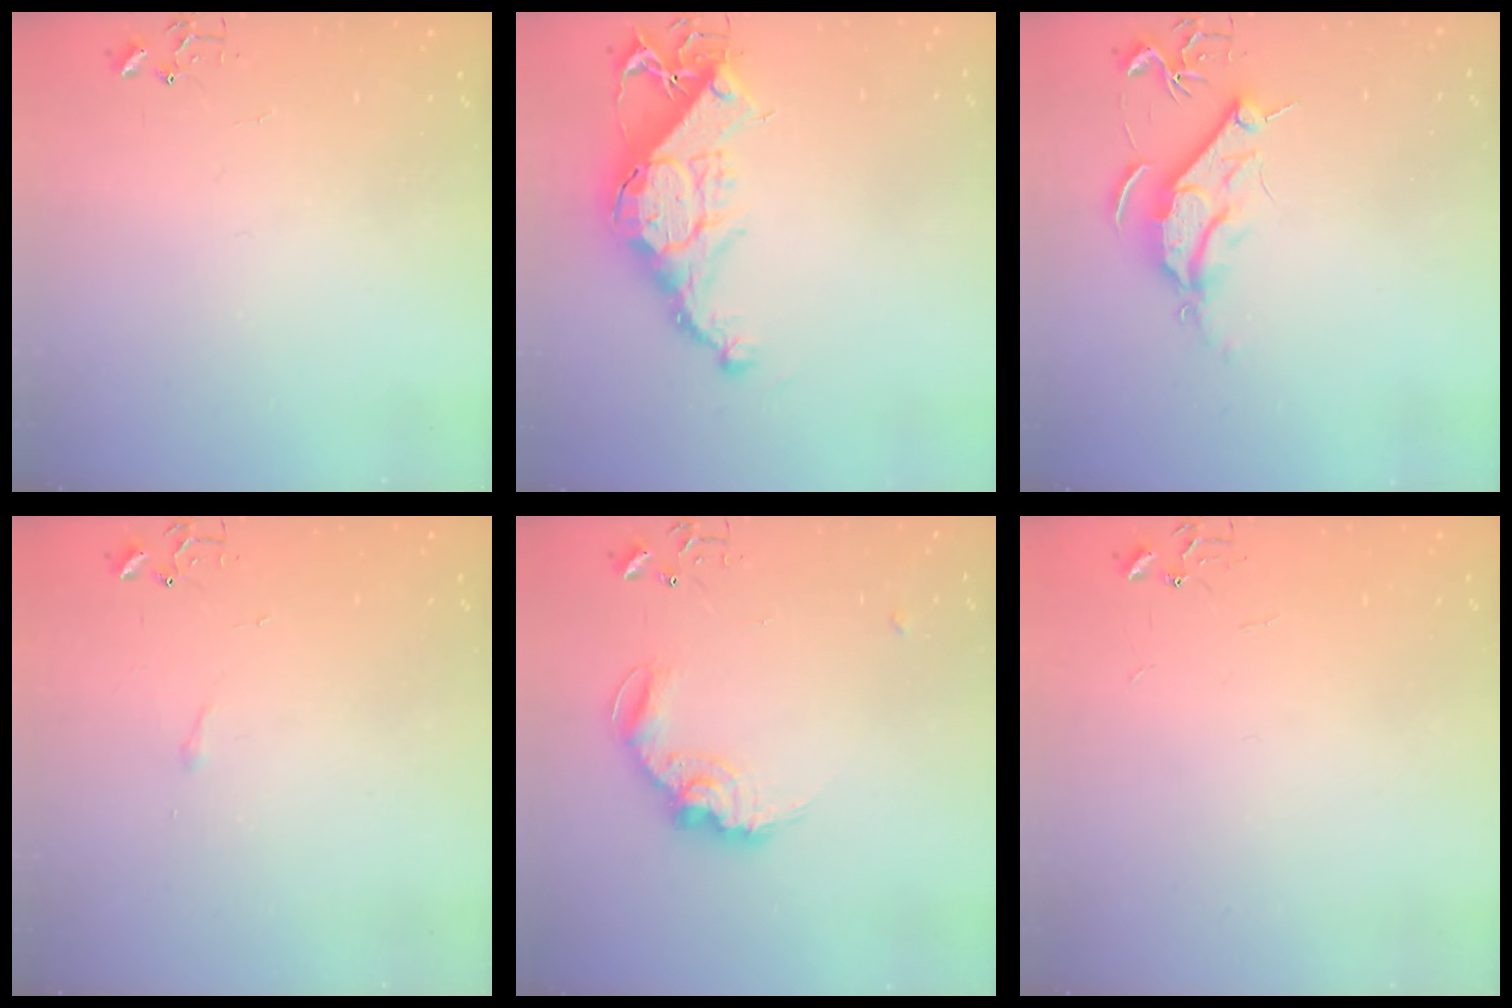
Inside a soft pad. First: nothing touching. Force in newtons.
{"total": 15.7, "press": 15.7, "slide": 1.1}
{"total": 9.1, "press": 9.0, "slide": 0.8}
{"total": 2.9, "press": 2.9, "slide": 0.5}
{"total": 12.7, "press": 12.7, "slide": 0.5}
{"total": 1.8, "press": 1.8, "slide": 0.2}